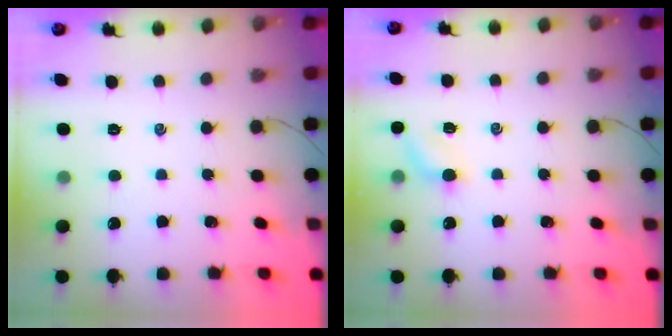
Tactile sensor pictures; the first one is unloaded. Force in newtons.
{"total": 5.4, "press": 5.3, "slide": 1.3}